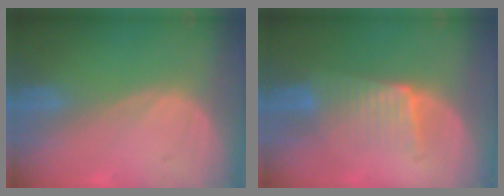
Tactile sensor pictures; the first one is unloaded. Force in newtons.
{"total": 5.7, "press": 5.4, "slide": 1.9}